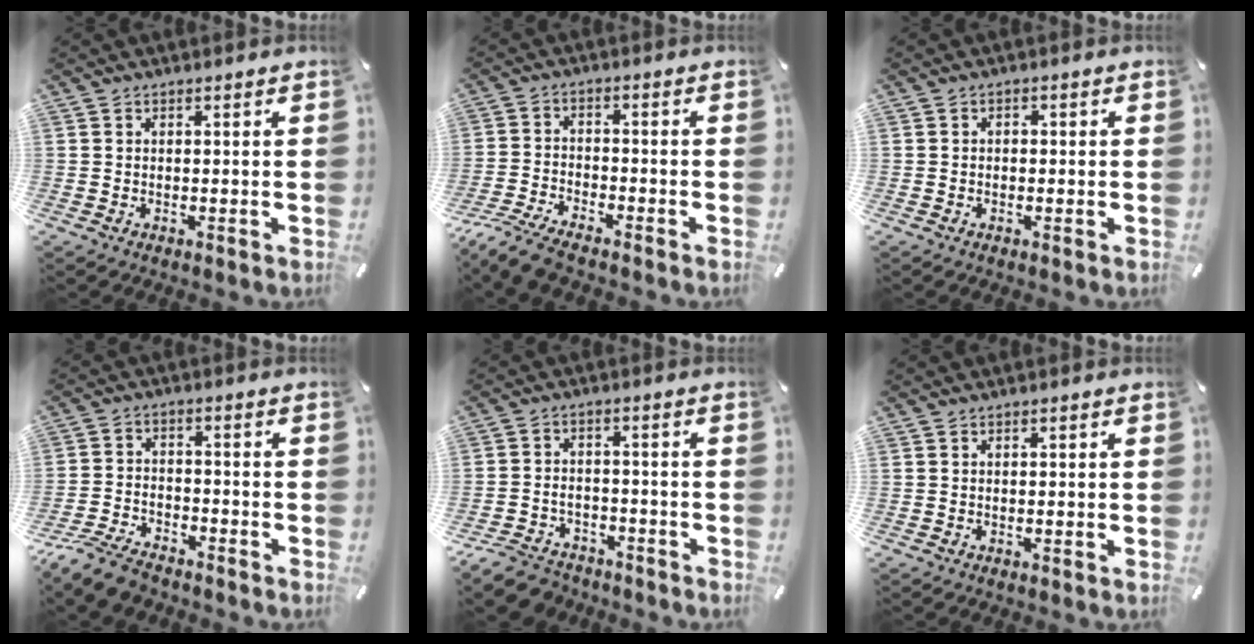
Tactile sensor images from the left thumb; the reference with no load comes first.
{"total": 7.8, "force": [-7.0, 1.8, 3.0], "torque": [-0.074, 0.021, -0.139]}
{"total": 1.3, "force": [-0.5, 1.0, 0.6], "torque": [-0.013, 0.006, -0.013]}
{"total": 8.3, "force": [-7.2, 2.7, 3.1], "torque": [-0.068, 0.029, -0.141]}
{"total": 6.7, "force": [-5.1, 3.7, 2.2], "torque": [-0.050, 0.020, -0.100]}
{"total": 0.5, "force": [0.0, 0.4, 0.4], "torque": [-0.007, 0.001, -0.001]}